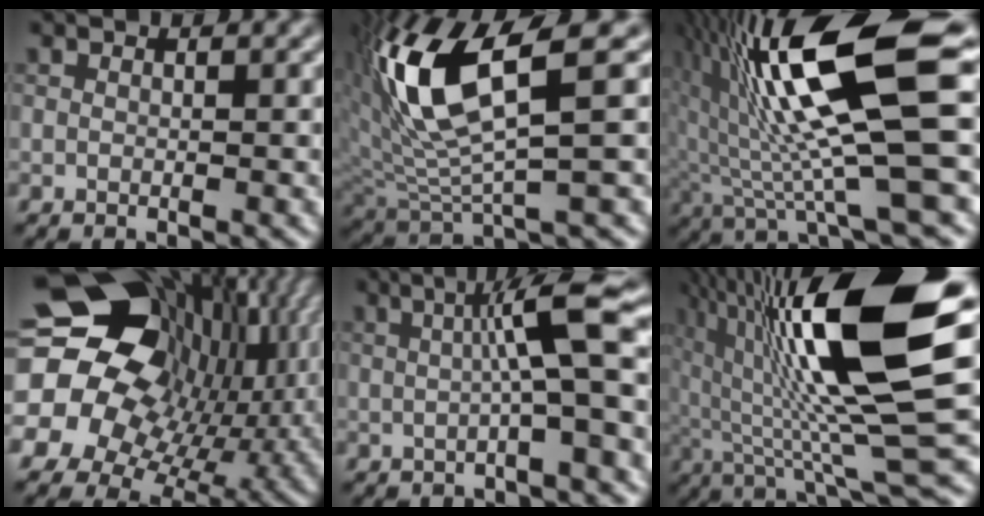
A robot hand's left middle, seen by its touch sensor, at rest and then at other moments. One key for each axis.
{"total": 8.9, "fx": 2.3, "fy": 2.6, "fz": 8.2, "tx": -0.177, "ty": 0.006, "tz": 0.057}
{"total": 14.0, "fx": 2.5, "fy": 2.6, "fz": 13.5, "tx": -0.243, "ty": 0.007, "tz": 0.057}
{"total": 20.8, "fx": 4.7, "fy": 16.0, "fz": 12.4, "tx": -0.247, "ty": 0.033, "tz": 0.066}
{"total": 5.6, "fx": 0.4, "fy": 0.5, "fz": 5.5, "tx": -0.090, "ty": 0.014, "tz": 0.010}
{"total": 14.4, "fx": 2.7, "fy": 2.4, "fz": 13.9, "tx": -0.238, "ty": 0.010, "tz": 0.053}